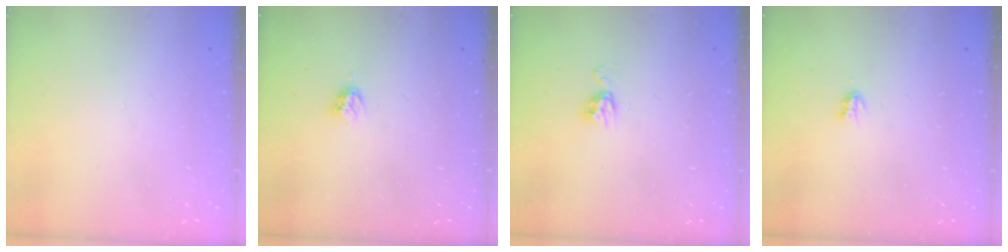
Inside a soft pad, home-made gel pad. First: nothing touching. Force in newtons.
{"total": 3.5, "press": 3.4, "slide": 0.3}
{"total": 6.1, "press": 6.1, "slide": 0.6}
{"total": 1.7, "press": 1.7, "slide": 0.3}